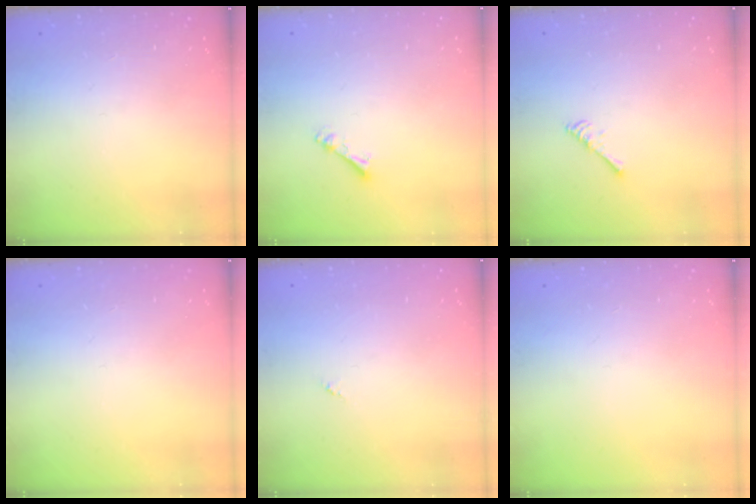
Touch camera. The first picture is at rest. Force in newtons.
{"total": 2.7, "press": 2.7, "slide": 0.4}
{"total": 2.7, "press": 2.6, "slide": 0.5}
{"total": 0.0}
{"total": 0.0}
{"total": 0.0}